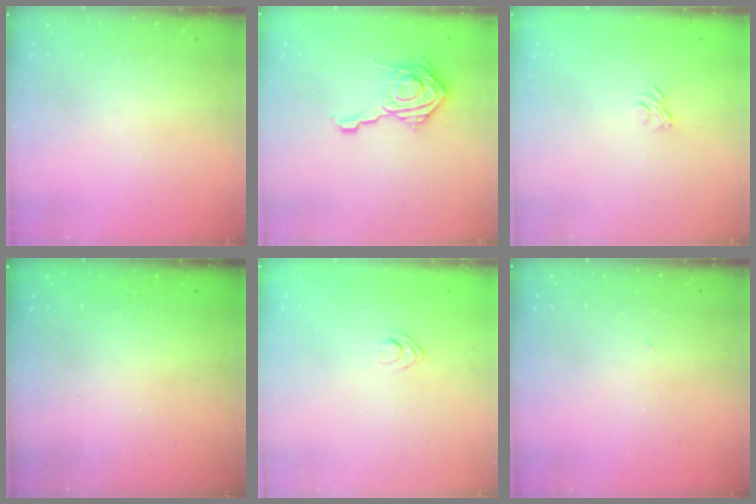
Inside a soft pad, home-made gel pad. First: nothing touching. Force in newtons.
{"total": 15.4, "press": 15.4, "slide": 0.7}
{"total": 3.3, "press": 3.0, "slide": 1.3}
{"total": 2.5, "press": 2.4, "slide": 0.8}
{"total": 3.8, "press": 3.5, "slide": 1.4}
{"total": 0.6, "press": 0.6, "slide": 0.1}